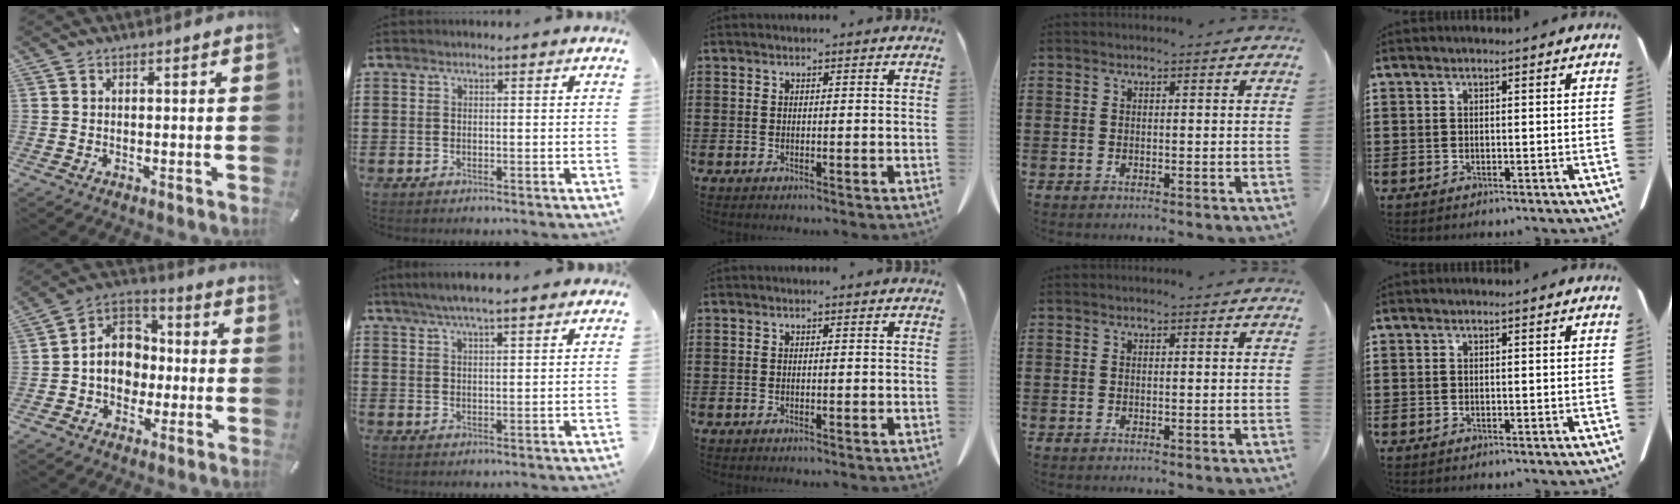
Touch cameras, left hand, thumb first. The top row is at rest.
{"thumb": {"total": 10.8, "force": [-2.1, 9.5, 4.6], "torque": [-0.094, 0.019, -0.037]}, "index": {"total": 4.8, "force": [3.8, 0.5, 2.9], "torque": [-0.063, -0.002, 0.069]}}